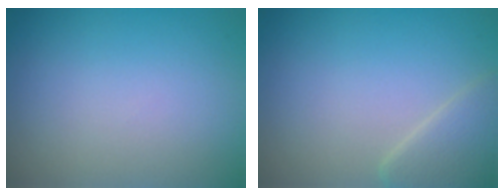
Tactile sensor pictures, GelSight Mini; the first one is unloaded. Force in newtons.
{"total": 2.7, "press": 2.6, "slide": 0.2}